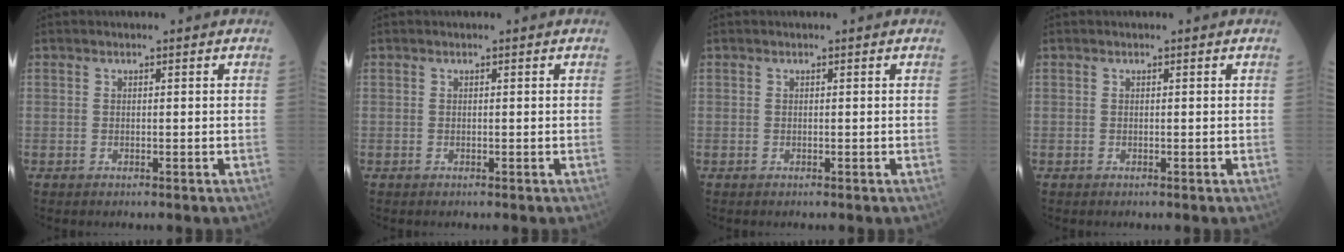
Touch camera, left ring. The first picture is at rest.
{"total": 0.0}
{"total": 0.0}
{"total": 0.0}